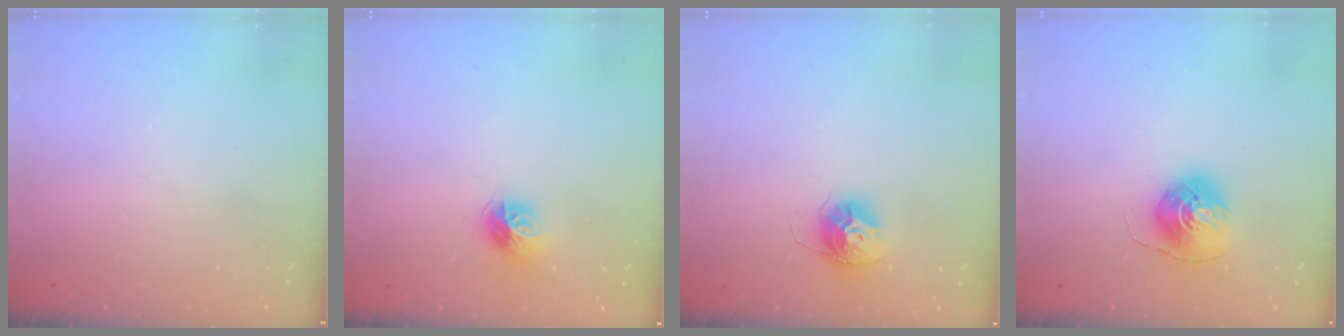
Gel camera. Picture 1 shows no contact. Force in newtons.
{"total": 9.4, "press": 9.4, "slide": 0.5}
{"total": 11.4, "press": 11.3, "slide": 0.8}
{"total": 8.3, "press": 8.3, "slide": 0.4}